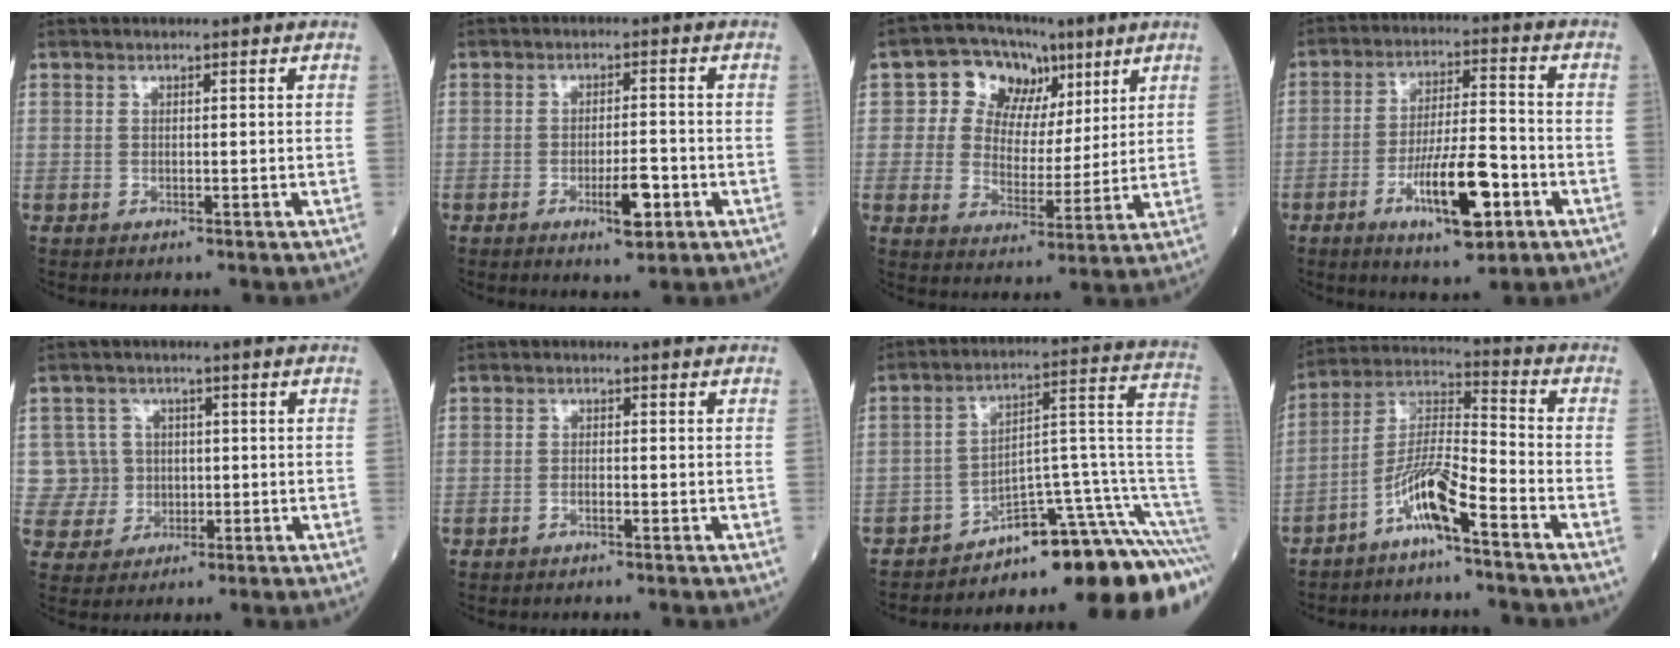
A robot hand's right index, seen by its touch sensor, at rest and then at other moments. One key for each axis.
{"total": 4.6, "fx": -2.0, "fy": 1.0, "fz": 4.0, "tx": -0.066, "ty": 0.000, "tz": -0.027}
{"total": 9.7, "fx": 4.2, "fy": 7.6, "fz": 4.2, "tx": -0.059, "ty": 0.031, "tz": 0.072}
{"total": 11.4, "fx": -4.9, "fy": 2.4, "fz": 10.0, "tx": -0.176, "ty": -0.004, "tz": -0.078}
{"total": 5.5, "fx": 0.4, "fy": 5.5, "fz": -0.4, "tx": 0.019, "ty": 0.015, "tz": 0.013}
{"total": 0.9, "fx": -0.6, "fy": 0.1, "fz": 0.7, "tx": -0.018, "ty": -0.001, "tz": -0.010}
{"total": 15.9, "fx": -12.2, "fy": 1.1, "fz": 10.1, "tx": -0.050, "ty": 0.087, "tz": -0.168}
{"total": 9.2, "fx": -5.6, "fy": 0.7, "fz": 7.3, "tx": -0.159, "ty": 0.002, "tz": -0.111}